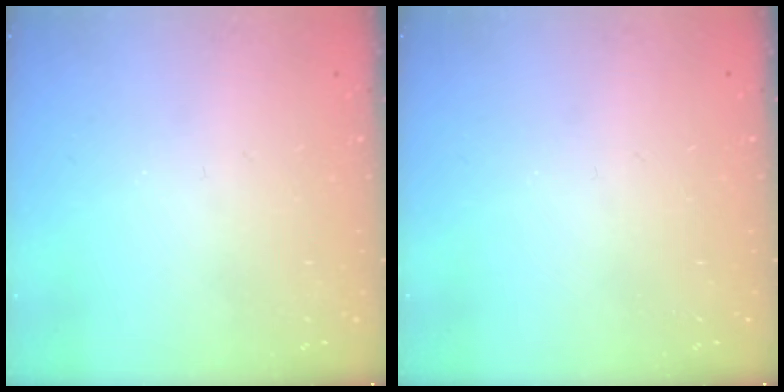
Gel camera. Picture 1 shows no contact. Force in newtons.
{"total": 0.0}